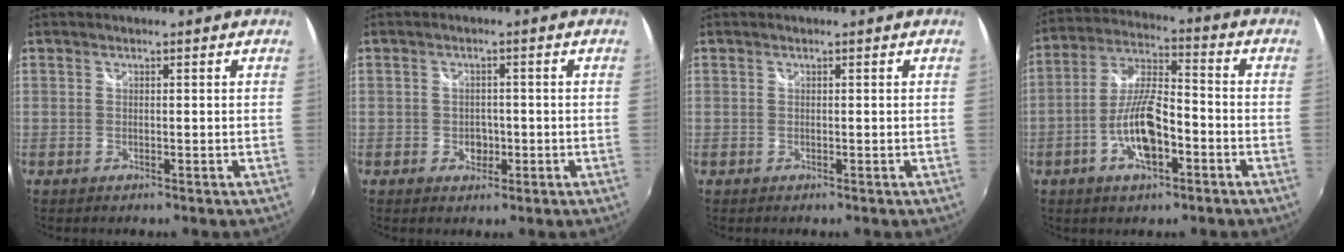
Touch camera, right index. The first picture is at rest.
{"total": 2.7, "force": [-0.8, 2.3, 1.1], "torque": [-0.019, 0.002, -0.010]}
{"total": 0.0}
{"total": 11.4, "force": [-4.5, 3.8, 9.7], "torque": [-0.201, 0.004, -0.081]}